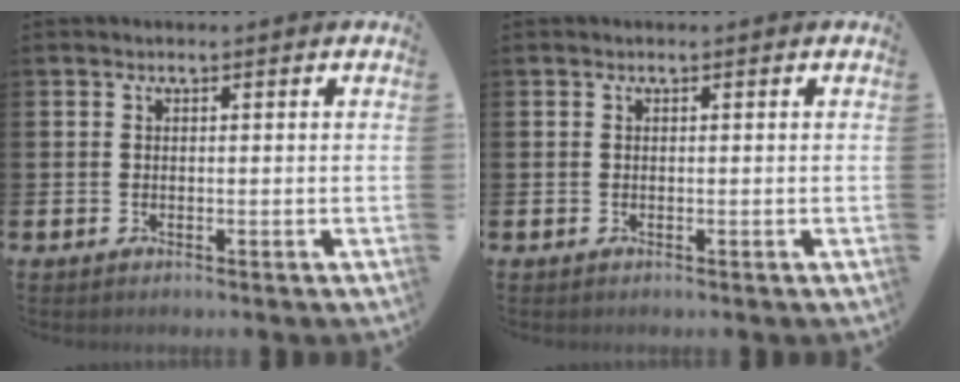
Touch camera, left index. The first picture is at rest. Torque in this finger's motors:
{"motor_torque": [0.00, 0.00, 0.04, 0.00]}